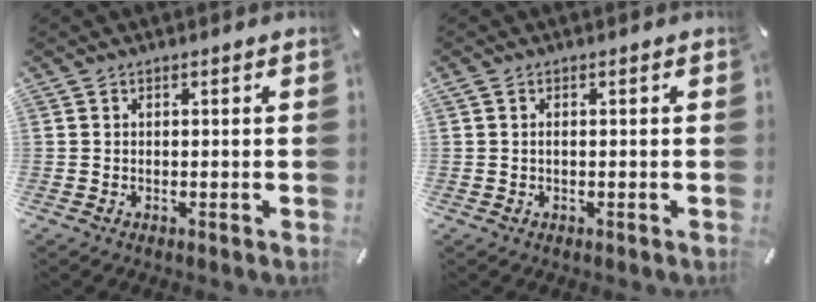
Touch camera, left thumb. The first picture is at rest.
{"total": 0.8, "force": [-0.2, 0.2, 0.8], "torque": [-0.016, -0.001, -0.003]}